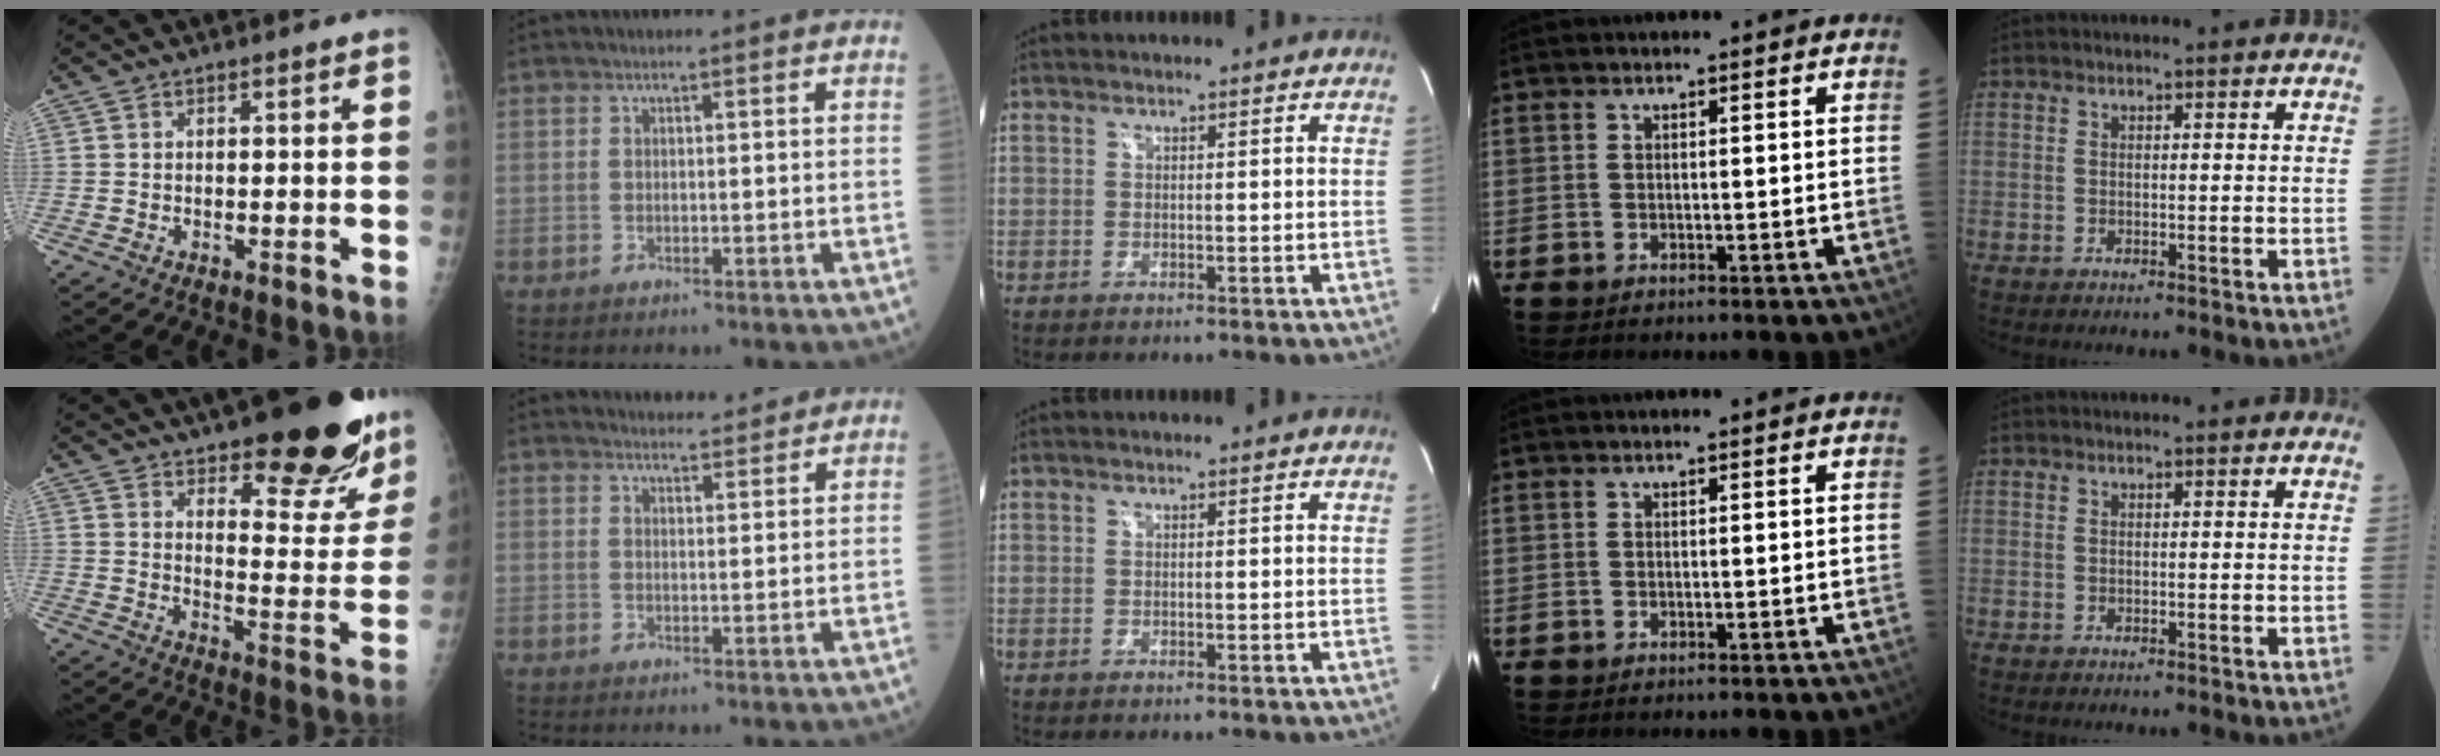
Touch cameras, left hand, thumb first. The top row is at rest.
{"thumb": {"total": 22.0, "force": [15.7, 7.4, 13.6], "torque": [-0.128, -0.100, 0.205]}, "index": {"total": 4.8, "force": [4.7, 1.0, 0.4], "torque": [0.000, 0.008, 0.052]}}